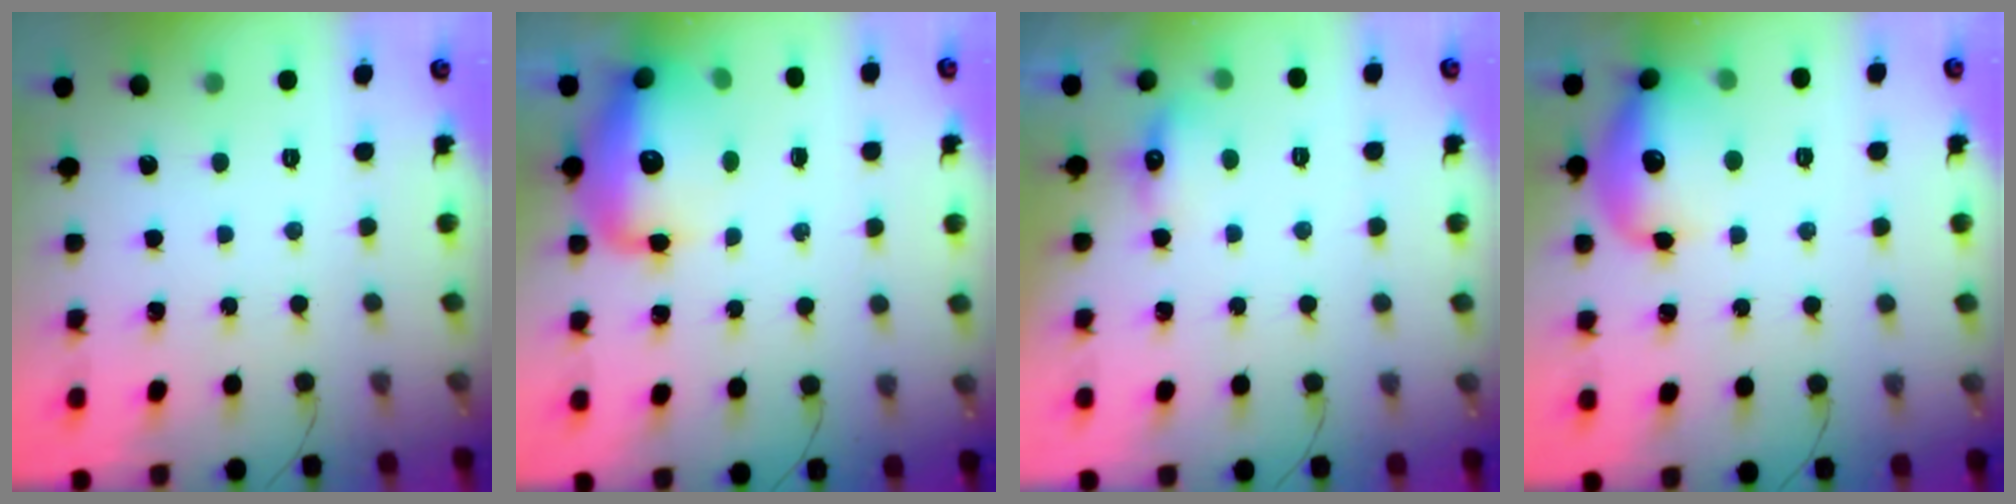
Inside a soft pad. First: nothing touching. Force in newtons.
{"total": 19.6, "press": 19.0, "slide": 4.6}
{"total": 6.2, "press": 6.1, "slide": 1.1}
{"total": 15.7, "press": 15.6, "slide": 1.1}